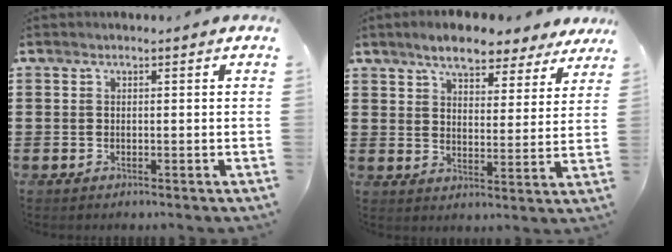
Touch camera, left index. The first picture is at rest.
{"total": 5.9, "force": [5.4, 1.5, 2.1], "torque": [-0.054, -0.017, 0.095]}